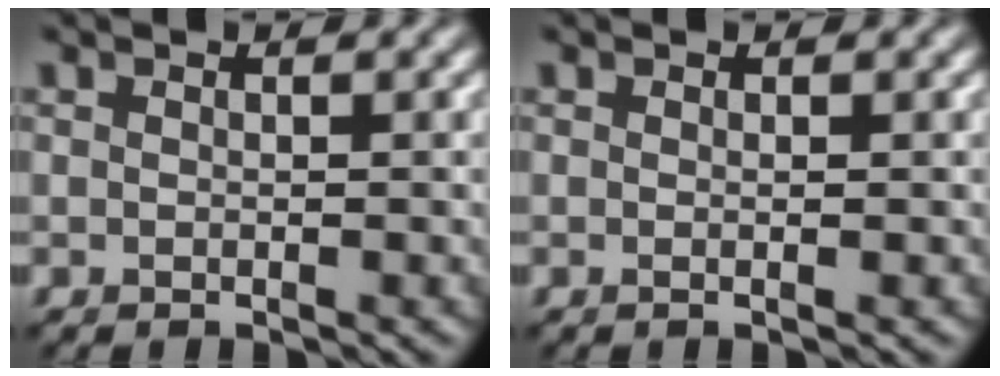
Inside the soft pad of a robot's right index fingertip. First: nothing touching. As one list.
[{"total": 0.6, "force": [0.0, 0.1, 0.6], "torque": [-0.008, -0.001, -0.001]}]